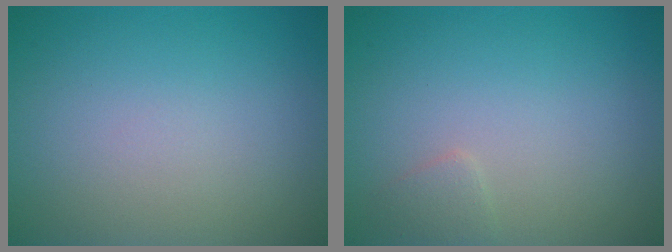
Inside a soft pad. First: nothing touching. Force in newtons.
{"total": 0.9, "press": 0.9, "slide": 0.1}